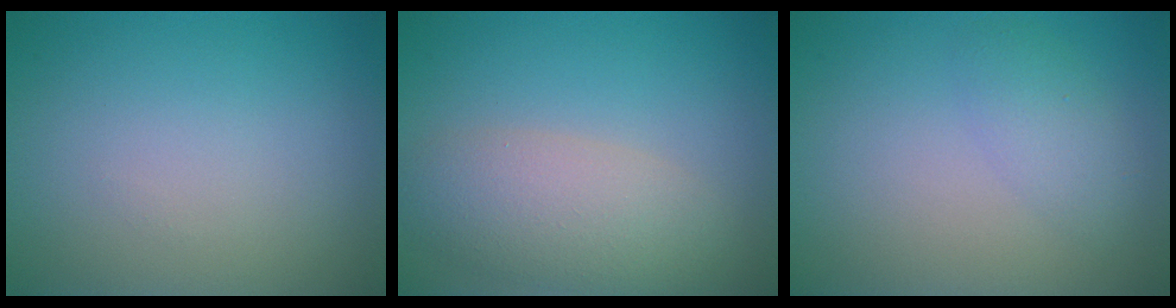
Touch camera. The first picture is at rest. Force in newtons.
{"total": 4.9, "press": 4.9, "slide": 0.5}
{"total": 2.0, "press": 2.0, "slide": 0.2}